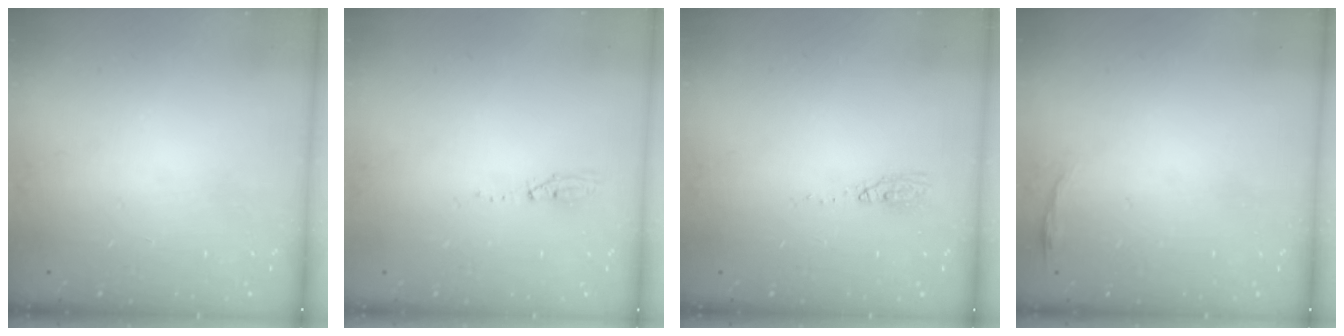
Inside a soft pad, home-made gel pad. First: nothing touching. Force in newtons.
{"total": 3.5, "press": 2.9, "slide": 2.0}
{"total": 9.3, "press": 5.1, "slide": 7.7}
{"total": 2.8, "press": 2.8, "slide": 0.6}